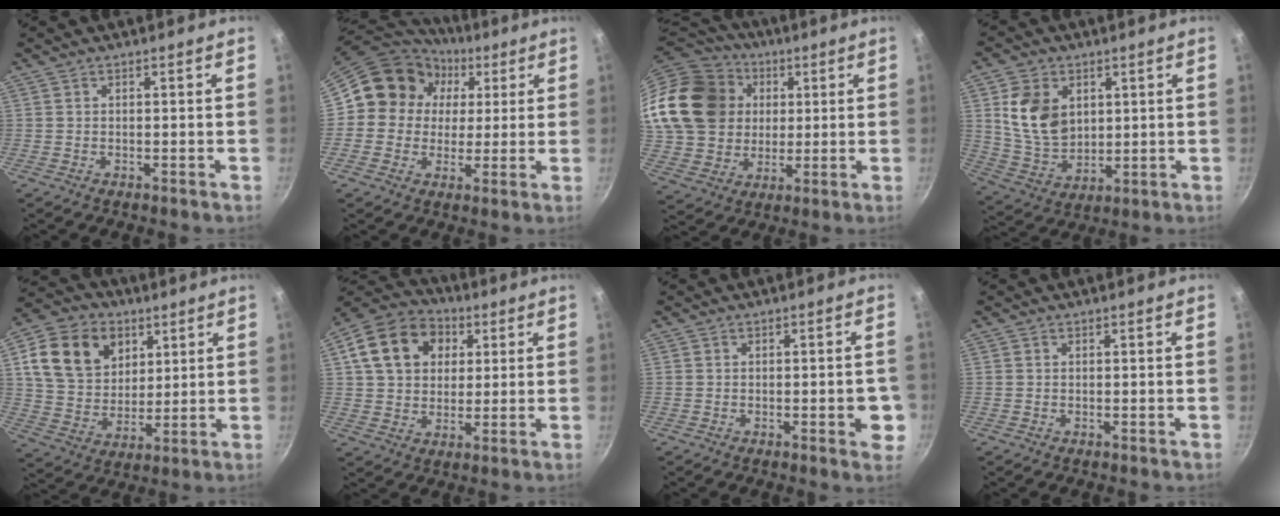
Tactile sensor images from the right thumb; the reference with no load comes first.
{"total": 13.6, "force": [3.7, 12.3, 4.5], "torque": [-0.047, 0.017, 0.046]}
{"total": 26.2, "force": [7.0, 21.2, 13.8], "torque": [-0.268, 0.019, 0.143]}
{"total": 12.3, "force": [3.1, 9.1, 7.7], "torque": [-0.117, -0.024, 0.071]}
{"total": 17.5, "force": [6.5, 13.2, 9.4], "torque": [-0.148, -0.015, 0.115]}
{"total": 16.4, "force": [4.7, 12.7, 9.1], "torque": [-0.143, 0.018, 0.068]}
{"total": 4.9, "force": [-1.2, 1.9, 4.4], "torque": [-0.037, 0.004, -0.016]}
{"total": 0.0}